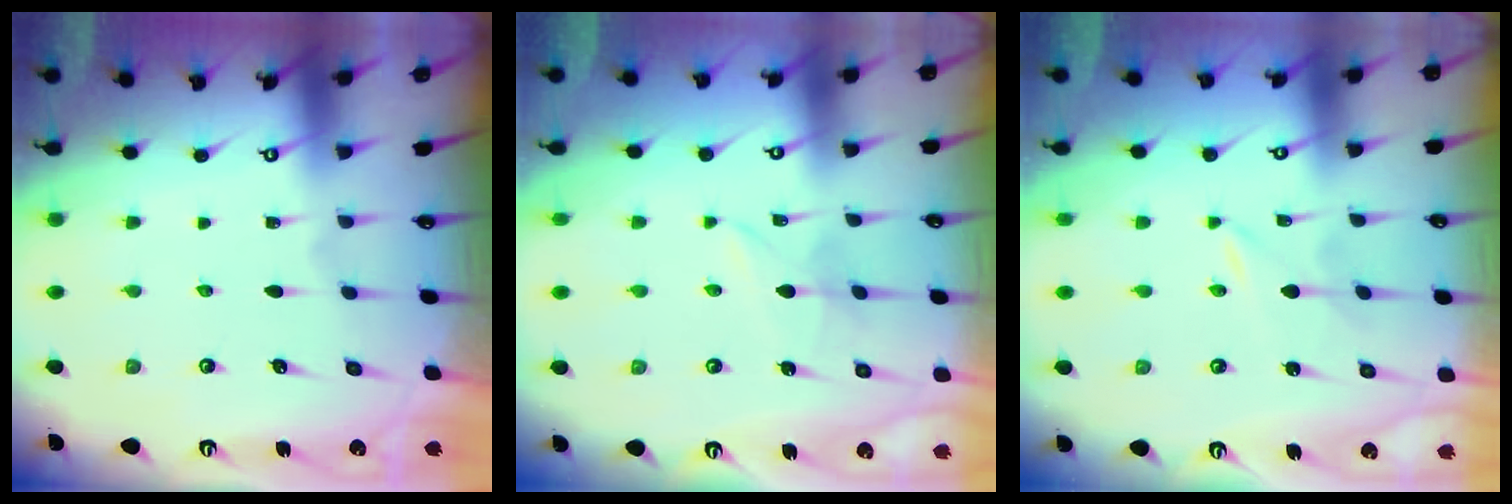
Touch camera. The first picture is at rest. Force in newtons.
{"total": 3.4, "press": 3.3, "slide": 0.4}
{"total": 0.0}